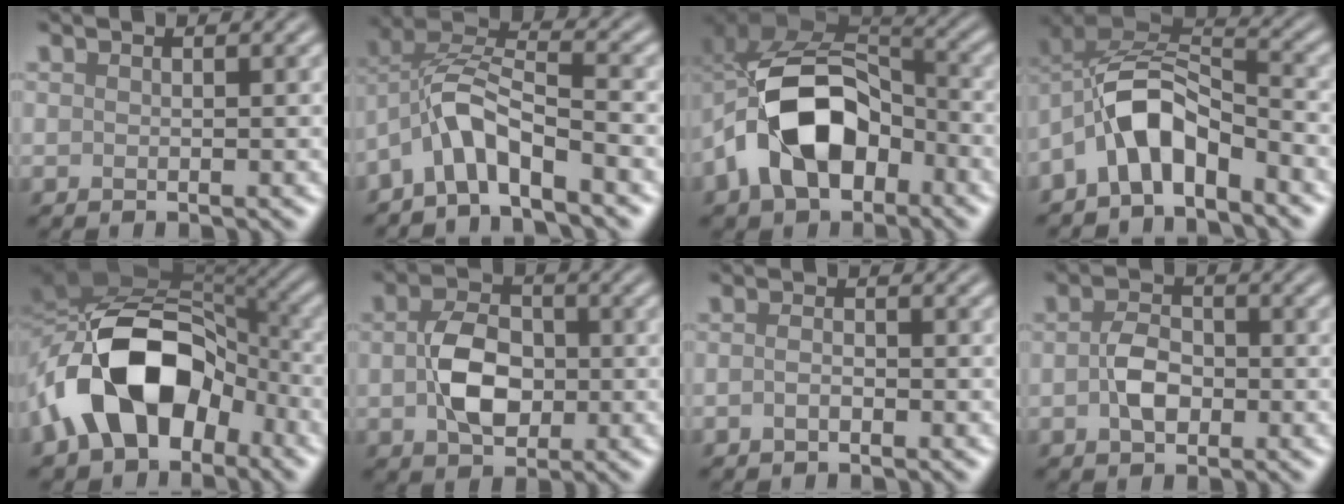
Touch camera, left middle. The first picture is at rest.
{"total": 5.1, "force": [-3.3, 1.3, 3.7], "torque": [-0.076, 0.013, -0.072]}
{"total": 11.8, "force": [-3.8, 7.5, 8.4], "torque": [-0.163, 0.006, -0.073]}
{"total": 6.6, "force": [-3.6, 3.1, 4.7], "torque": [-0.080, 0.014, -0.076]}
{"total": 12.4, "force": [-4.3, 7.8, 8.6], "torque": [-0.148, 0.012, -0.084]}
{"total": 5.1, "force": [-0.4, 3.5, 3.8], "torque": [-0.075, 0.002, -0.006]}
{"total": 0.9, "force": [-0.5, 0.3, 0.6], "torque": [-0.017, 0.004, -0.012]}
{"total": 3.0, "force": [-0.6, 1.9, 2.2], "torque": [-0.046, 0.005, -0.014]}